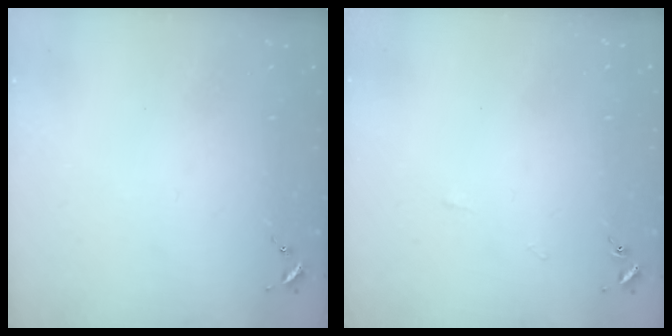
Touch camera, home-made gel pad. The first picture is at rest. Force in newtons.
{"total": 1.7, "press": 1.7, "slide": 0.3}